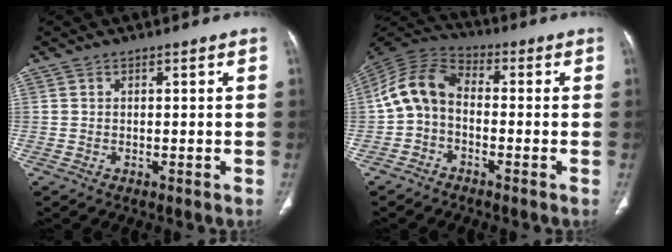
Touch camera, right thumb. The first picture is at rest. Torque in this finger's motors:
{"motor_torque": [-0.18, 0.80, 0.96, -0.64, 0.21]}